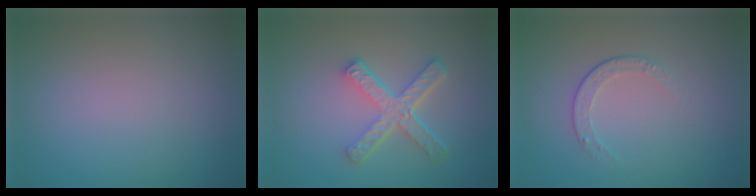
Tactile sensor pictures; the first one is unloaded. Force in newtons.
{"total": 4.6, "press": 3.3, "slide": 3.2}
{"total": 1.6, "press": 1.2, "slide": 1.1}